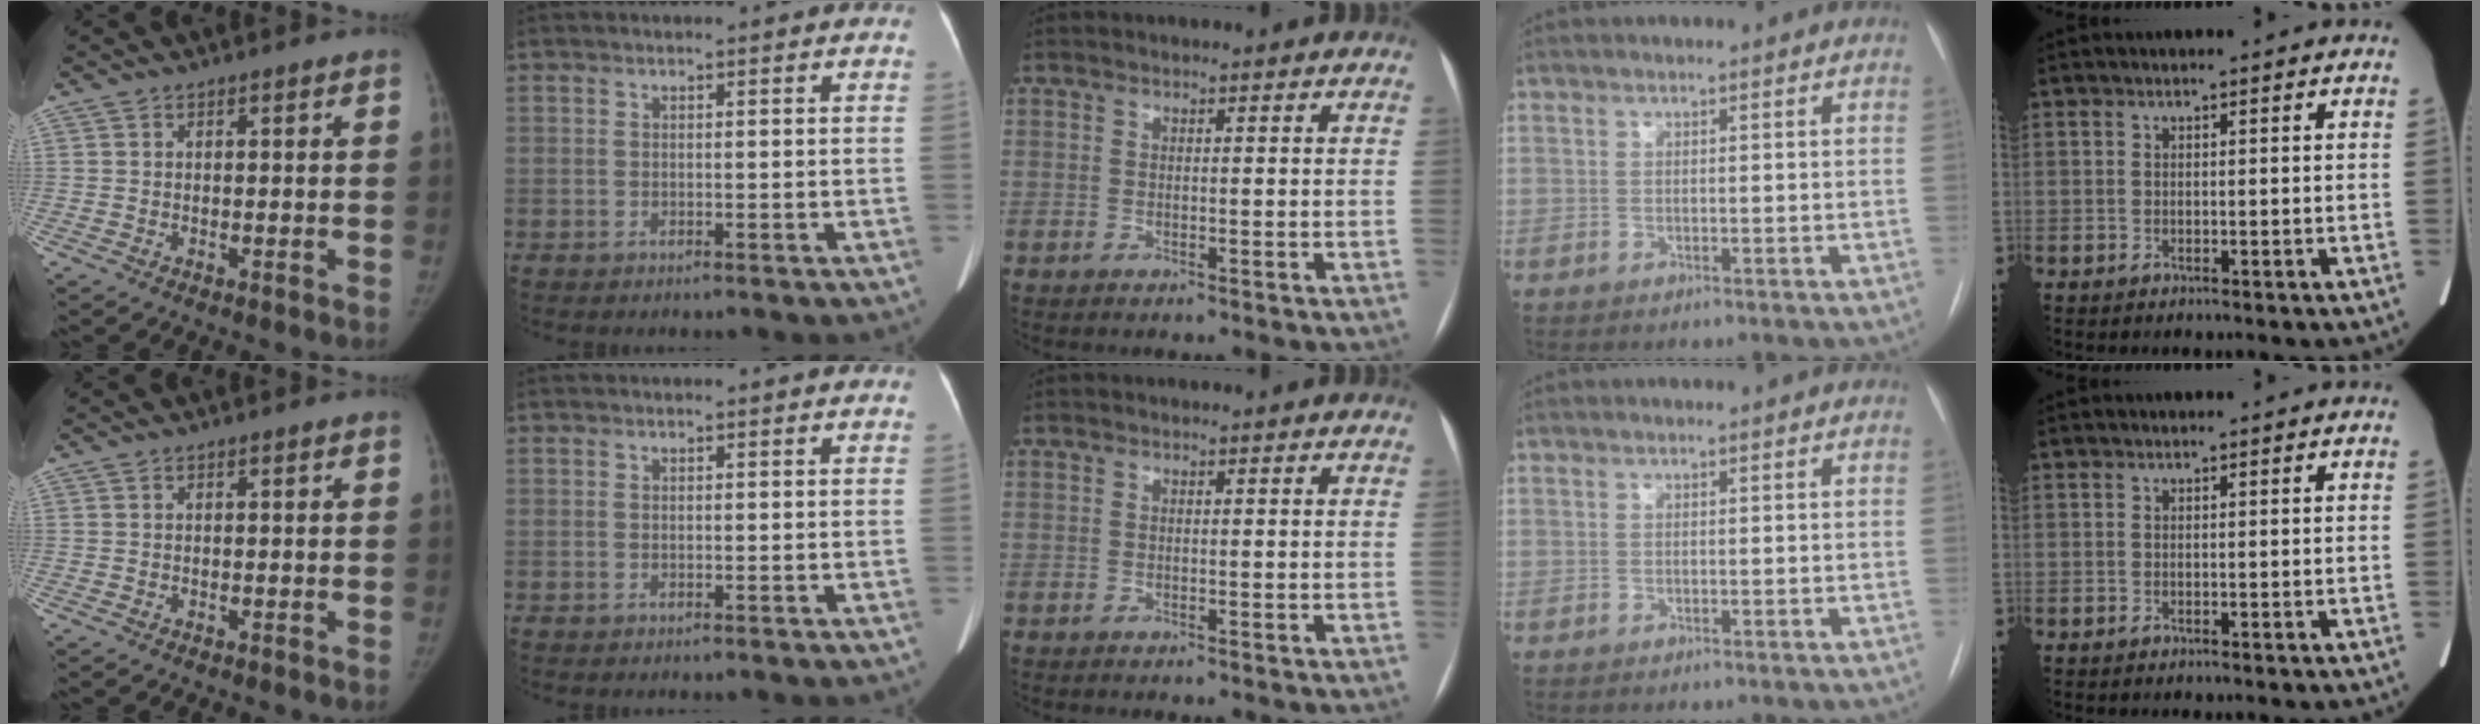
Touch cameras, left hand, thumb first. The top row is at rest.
{}